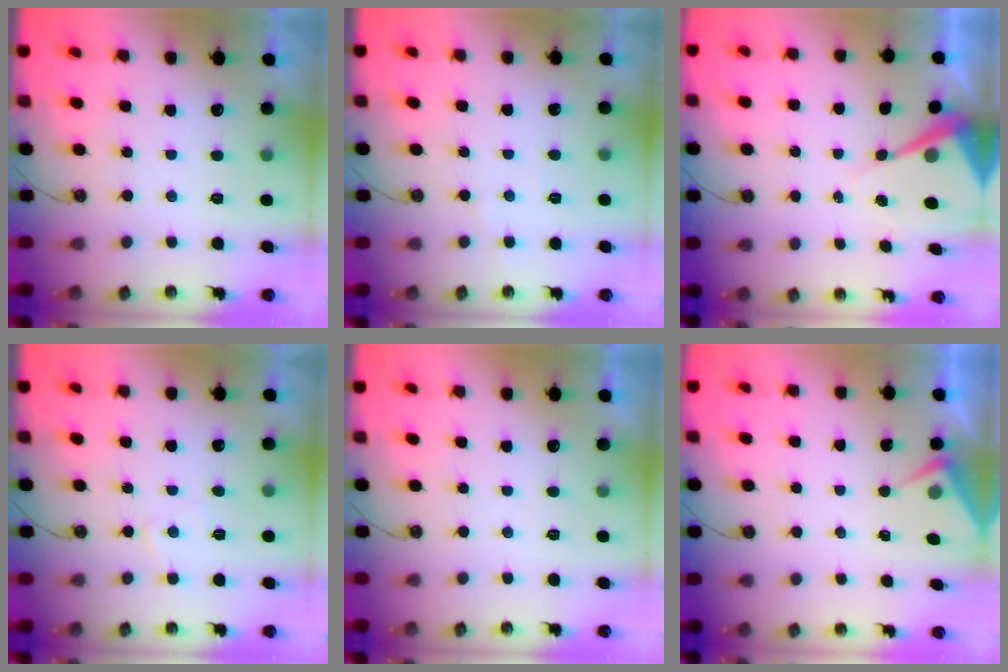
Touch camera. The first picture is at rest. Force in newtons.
{"total": 4.4, "press": 4.4, "slide": 0.7}
{"total": 8.8, "press": 8.7, "slide": 0.7}
{"total": 4.8, "press": 4.8, "slide": 0.7}
{"total": 2.7, "press": 2.7, "slide": 0.4}
{"total": 4.4, "press": 4.3, "slide": 0.5}